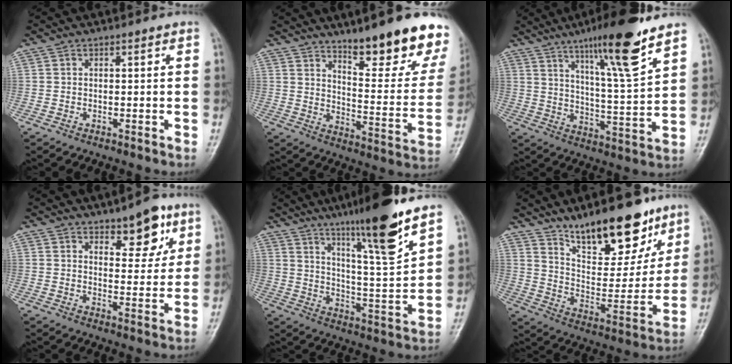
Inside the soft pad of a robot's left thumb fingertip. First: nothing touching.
{"total": 20.4, "force": [14.4, 5.0, 13.5], "torque": [-0.140, -0.103, 0.204]}
{"total": 16.0, "force": [10.4, 1.6, 12.0], "torque": [-0.187, -0.059, 0.171]}
{"total": 8.8, "force": [5.3, 3.9, 5.8], "torque": [-0.051, -0.032, 0.074]}
{"total": 17.0, "force": [11.6, 0.9, 12.4], "torque": [-0.189, -0.066, 0.191]}
{"total": 19.5, "force": [13.7, 7.6, 11.5], "torque": [-0.125, -0.085, 0.230]}